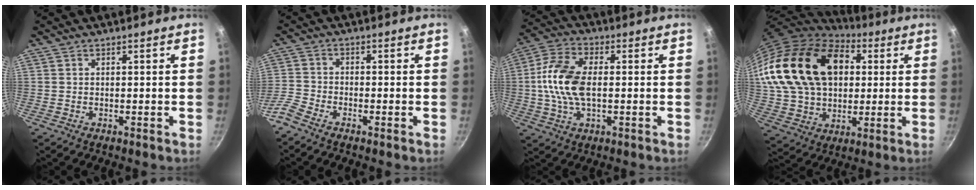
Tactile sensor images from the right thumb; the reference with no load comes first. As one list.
[{"total": 4.7, "force": [-3.8, 1.7, 2.1], "torque": [-0.062, 0.020, -0.092]}, {"total": 12.1, "force": [0.1, 6.8, 10.0], "torque": [-0.197, 0.024, -0.010]}, {"total": 26.8, "force": [6.7, 18.5, 18.3], "torque": [-0.320, 0.011, 0.123]}]